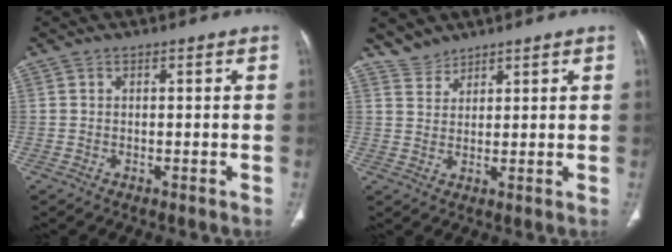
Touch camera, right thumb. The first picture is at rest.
{"total": 3.0, "force": [2.8, 1.0, -0.3], "torque": [0.021, -0.010, 0.054]}